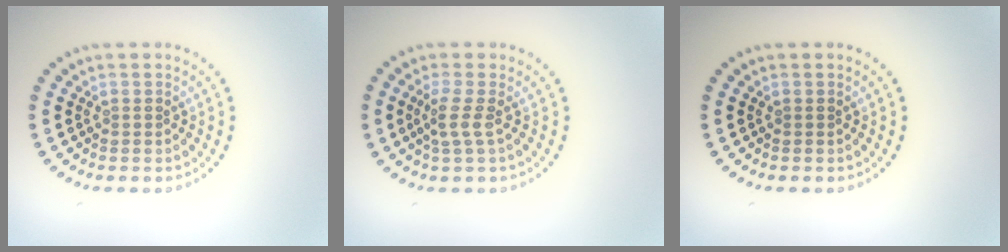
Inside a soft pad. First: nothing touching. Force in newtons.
{"total": 1.8, "press": 1.4, "slide": 1.2}
{"total": 0.0}